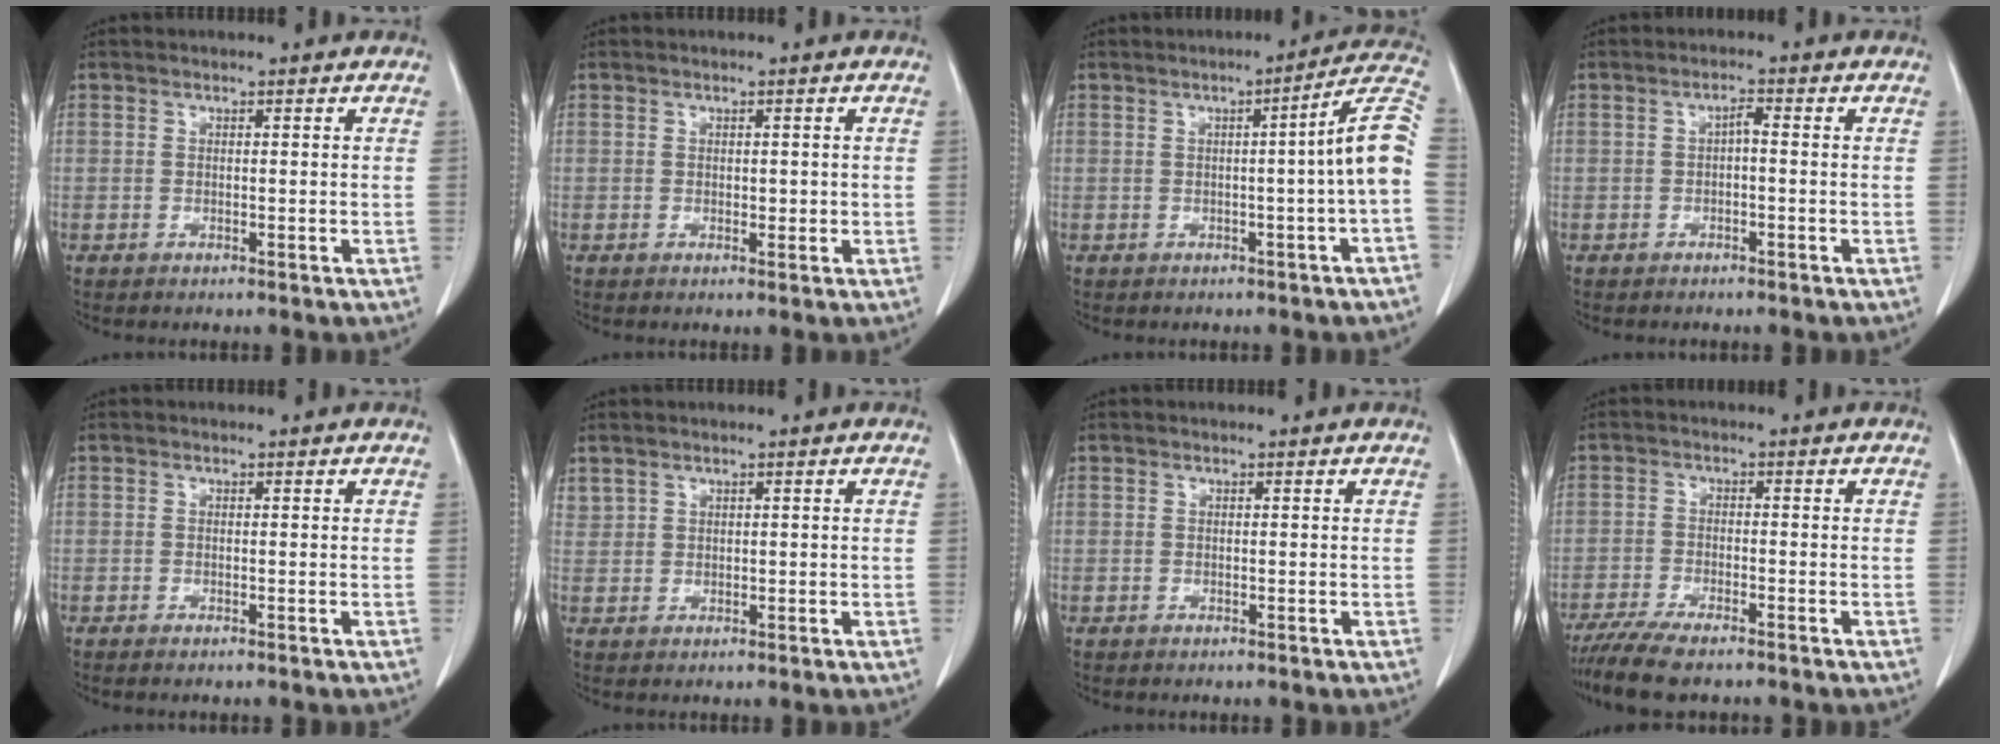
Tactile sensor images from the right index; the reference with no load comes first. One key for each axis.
{"total": 1.3, "fx": 0.0, "fy": 0.9, "fz": 0.9, "tx": -0.007, "ty": 0.000, "tz": 0.001}
{"total": 8.3, "fx": -0.9, "fy": -1.4, "fz": 8.1, "tx": -0.094, "ty": 0.015, "tz": -0.017}
{"total": 1.5, "fx": -0.2, "fy": 0.4, "fz": 1.5, "tx": -0.023, "ty": 0.005, "tz": -0.005}
{"total": 0.8, "fx": -0.6, "fy": 0.1, "fz": 0.4, "tx": -0.008, "ty": -0.002, "tz": -0.009}
{"total": 1.6, "fx": 1.2, "fy": 1.1, "fz": 0.3, "tx": -0.007, "ty": 0.011, "tz": 0.030}
{"total": 0.0}
{"total": 7.4, "fx": -6.0, "fy": 1.1, "fz": 4.2, "tx": -0.070, "ty": -0.017, "tz": -0.102}